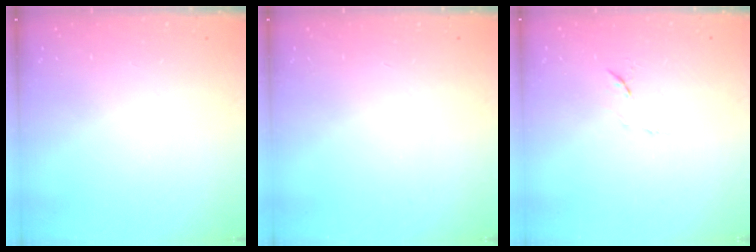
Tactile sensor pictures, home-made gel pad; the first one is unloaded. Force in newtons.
{"total": 0.0}
{"total": 6.4, "press": 6.4, "slide": 0.6}